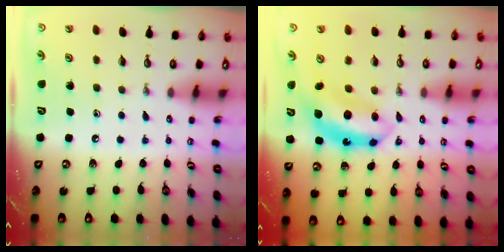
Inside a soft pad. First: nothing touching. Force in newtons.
{"total": 8.0, "press": 8.0, "slide": 0.5}